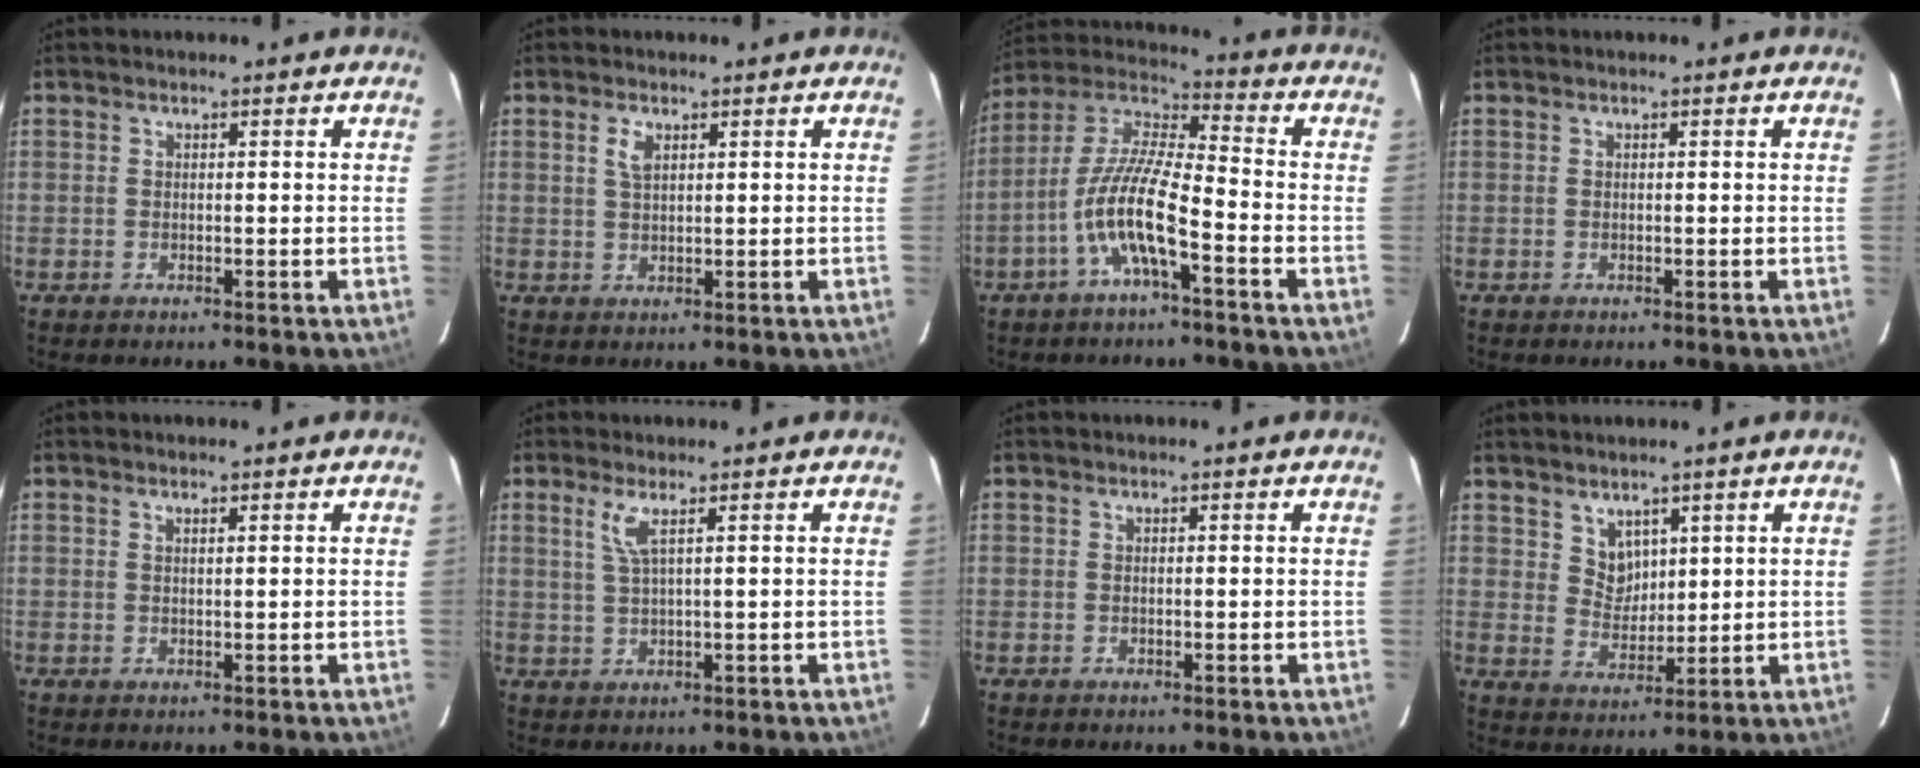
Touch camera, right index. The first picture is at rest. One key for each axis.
{"total": 2.5, "fx": 1.1, "fy": 1.2, "fz": 1.8, "tx": -0.035, "ty": 0.003, "tz": 0.022}
{"total": 11.6, "fx": -5.1, "fy": 2.0, "fz": 10.3, "tx": -0.214, "ty": 0.005, "tz": -0.101}
{"total": 0.0}
{"total": 0.7, "fx": 0.5, "fy": -0.1, "fz": 0.4, "tx": -0.007, "ty": 0.000, "tz": 0.008}
{"total": 3.0, "fx": 1.5, "fy": -0.3, "fz": 2.6, "tx": -0.054, "ty": -0.003, "tz": 0.033}
{"total": 0.0}
{"total": 4.6, "fx": 3.1, "fy": 3.2, "fz": 1.1, "tx": -0.009, "ty": 0.005, "tz": 0.066}